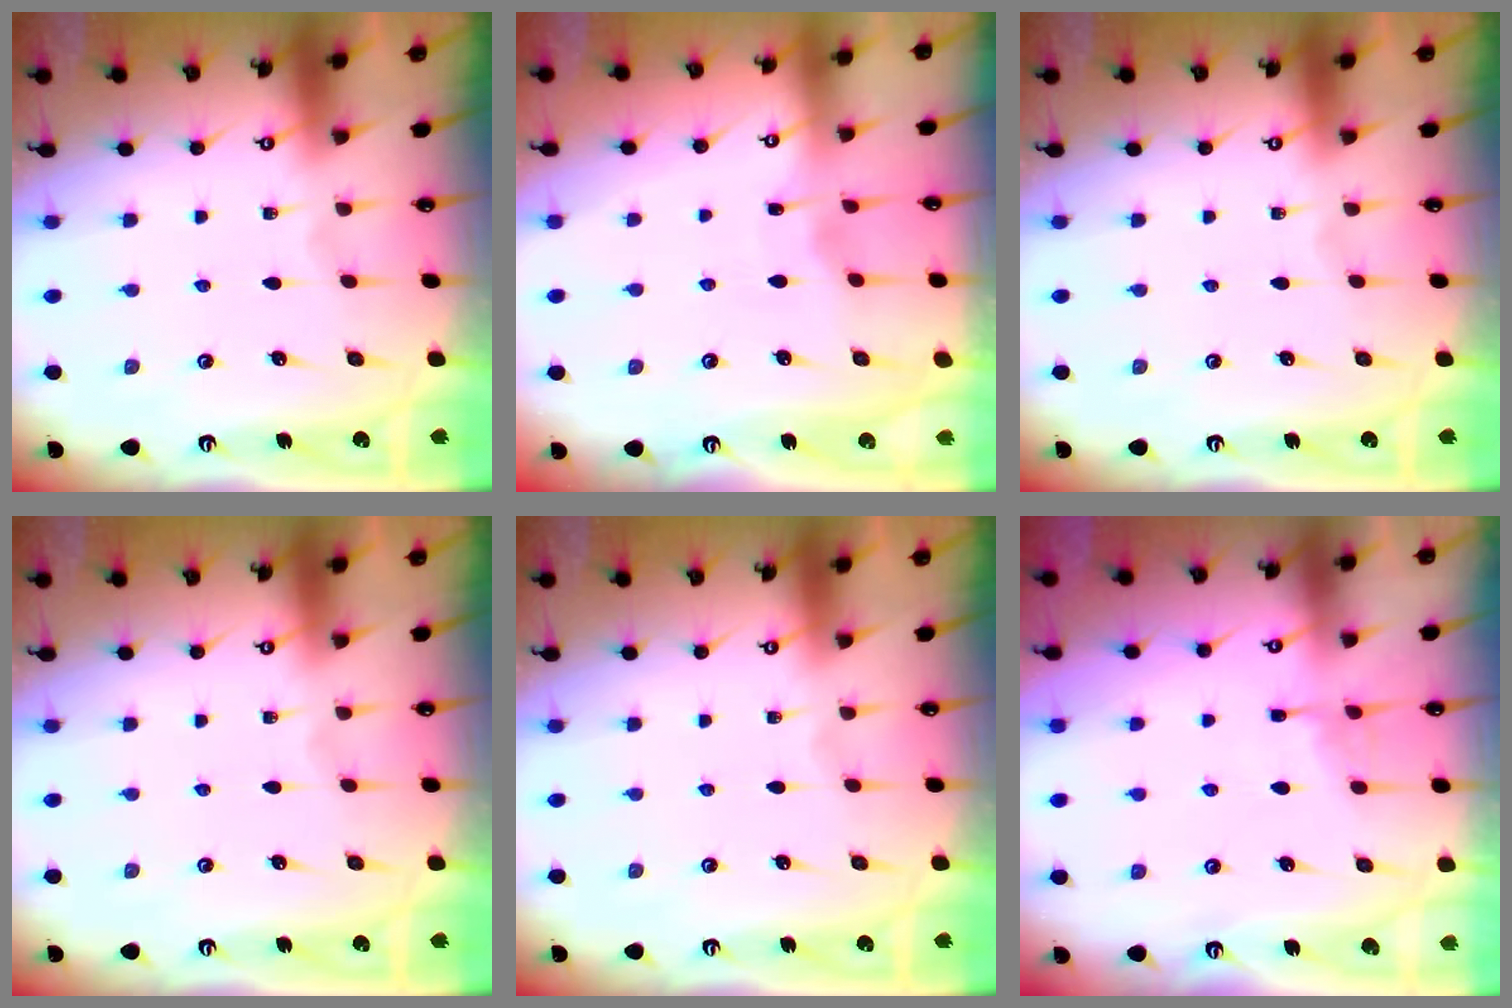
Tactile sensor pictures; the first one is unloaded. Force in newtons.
{"total": 2.6, "press": 2.6, "slide": 0.3}
{"total": 0.0}
{"total": 0.0}
{"total": 0.0}
{"total": 4.4, "press": 4.3, "slide": 0.6}